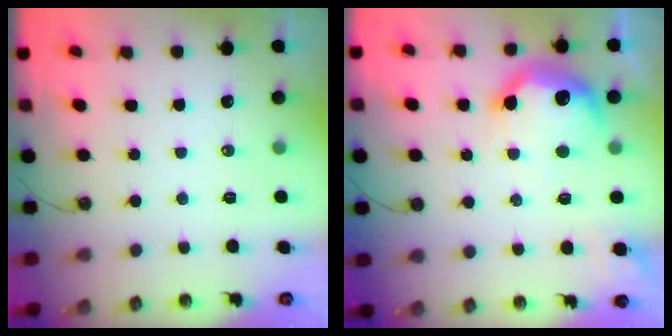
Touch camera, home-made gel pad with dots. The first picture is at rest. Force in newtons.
{"total": 16.7, "press": 16.6, "slide": 1.4}